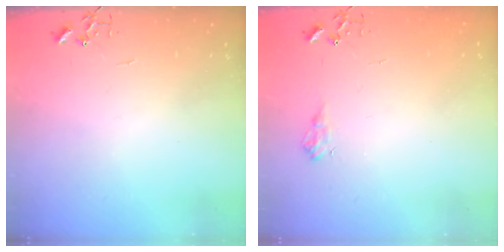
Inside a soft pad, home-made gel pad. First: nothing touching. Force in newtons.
{"total": 6.8, "press": 6.8, "slide": 0.8}